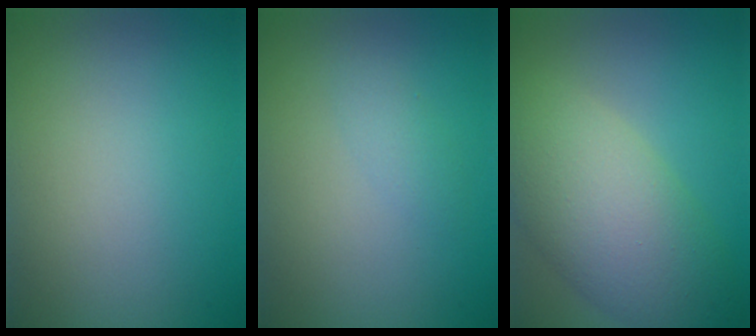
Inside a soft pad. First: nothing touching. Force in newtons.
{"total": 1.2, "press": 1.2, "slide": 0.0}
{"total": 8.6, "press": 8.6, "slide": 0.8}